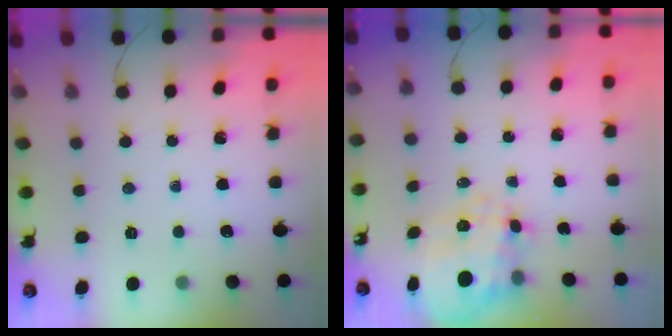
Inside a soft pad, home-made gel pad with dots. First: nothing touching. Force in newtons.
{"total": 9.6, "press": 9.5, "slide": 1.6}